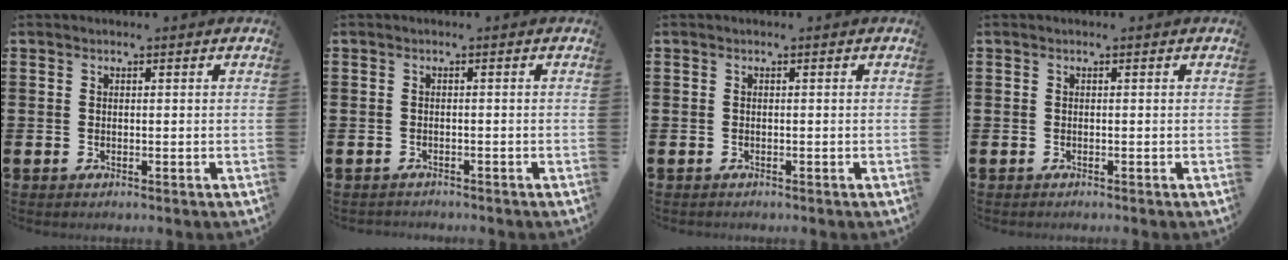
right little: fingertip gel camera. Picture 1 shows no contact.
{"total": 0.7, "force": [-0.7, 0.0, -0.1], "torque": [0.000, 0.000, -0.015]}
{"total": 0.0}
{"total": 0.0}